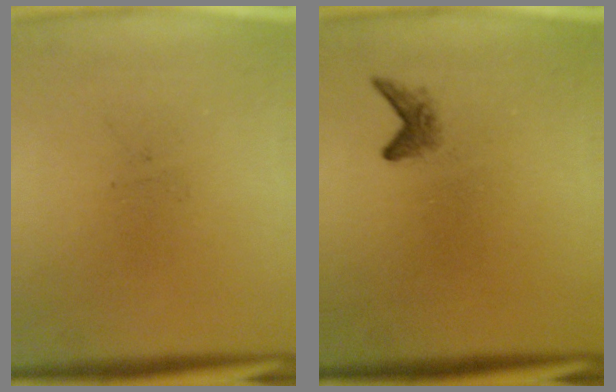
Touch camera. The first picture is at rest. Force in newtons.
{"total": 1.4}